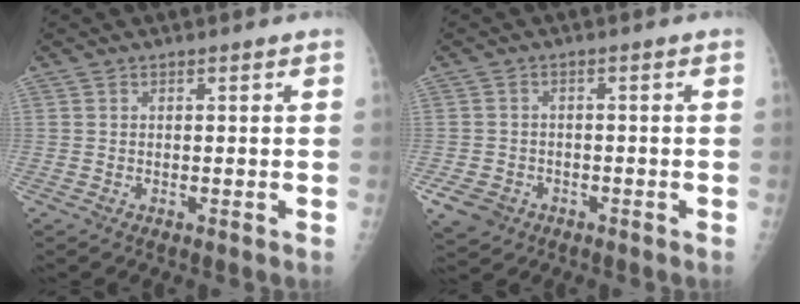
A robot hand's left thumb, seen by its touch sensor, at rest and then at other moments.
{"total": 6.2, "force": [-3.0, 5.1, 2.0], "torque": [-0.045, 0.010, -0.041]}